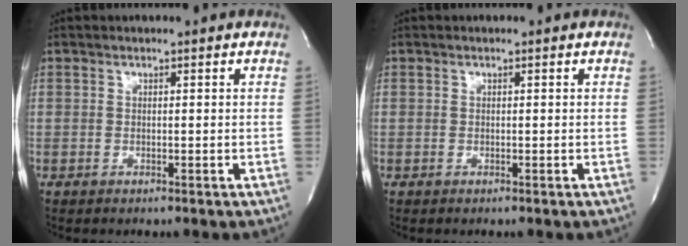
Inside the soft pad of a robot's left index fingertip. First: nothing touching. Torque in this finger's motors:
{"motor_torque": [0.00, 0.00, 0.00, 0.00]}